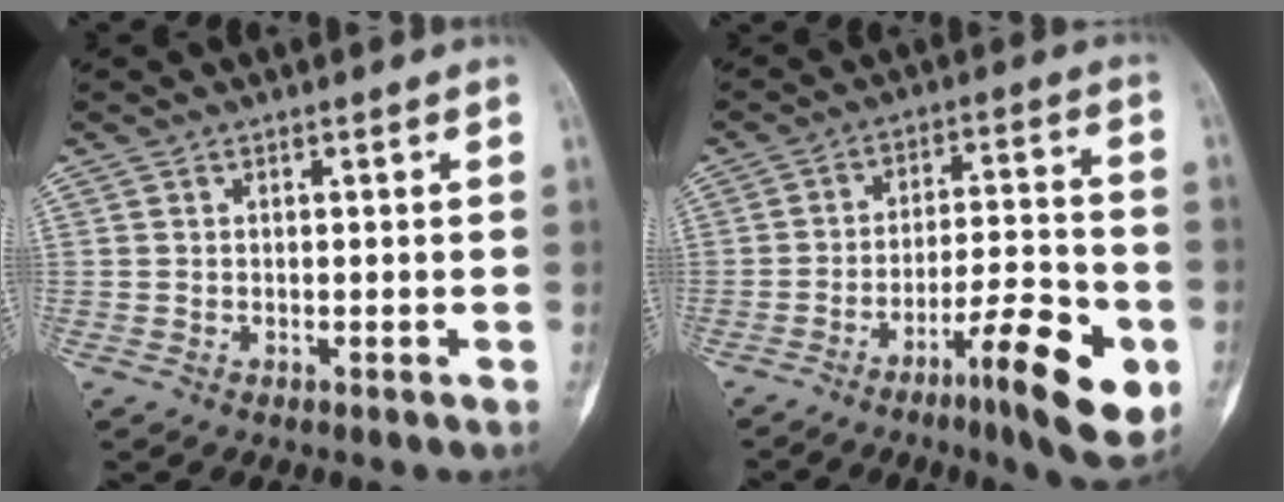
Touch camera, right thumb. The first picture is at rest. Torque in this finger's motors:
{"motor_torque": [0.28, 0.38, -0.03, -0.28, 0.08]}